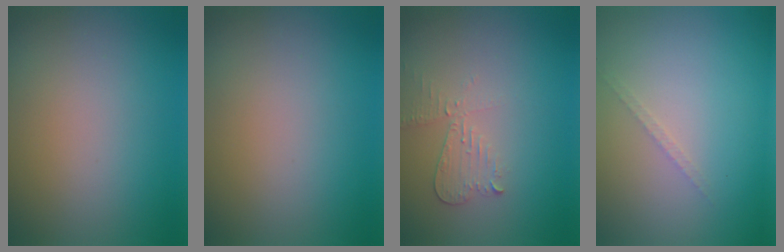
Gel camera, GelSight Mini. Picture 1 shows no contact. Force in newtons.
{"total": 0.0}
{"total": 2.1, "press": 2.1, "slide": 0.1}
{"total": 0.8, "press": 0.8, "slide": 0.0}